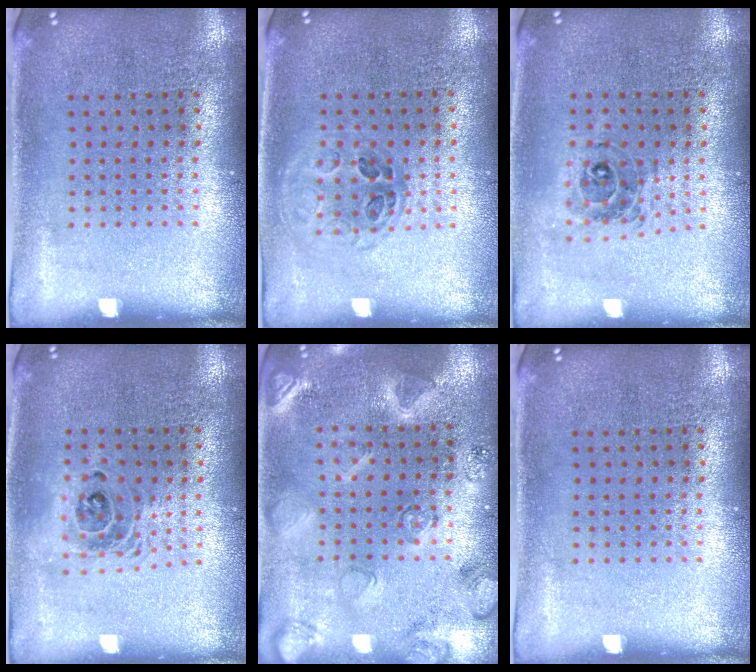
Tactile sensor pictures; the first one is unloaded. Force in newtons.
{"total": 1.1, "press": 1.0, "slide": 0.5}
{"total": 0.8, "press": 0.8, "slide": 0.1}
{"total": 1.6, "press": 1.3, "slide": 0.9}
{"total": 2.5, "press": 2.5, "slide": 0.1}
{"total": 0.0}